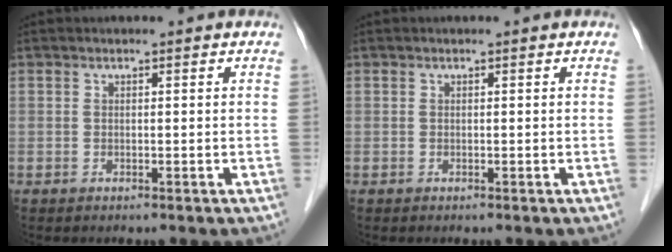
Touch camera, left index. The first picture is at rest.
{"total": 0.0}